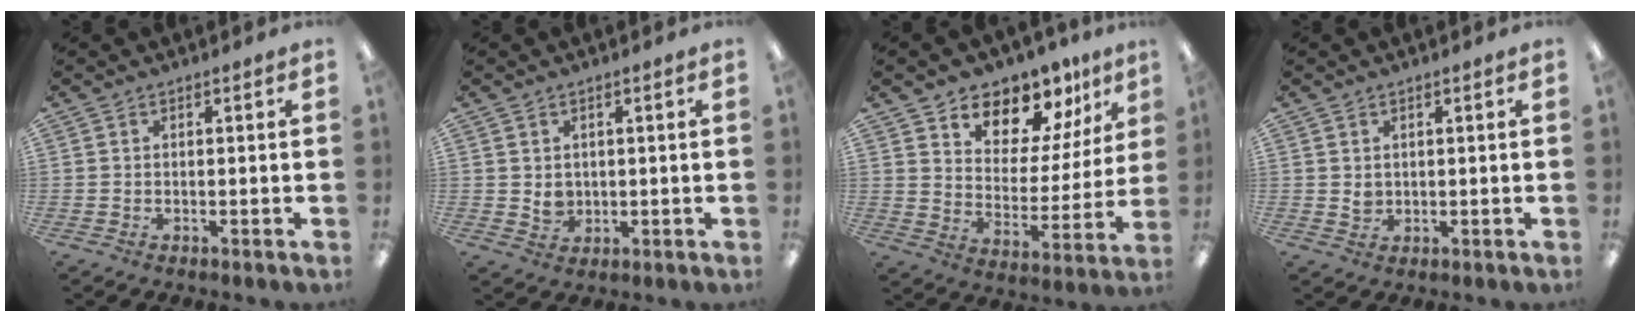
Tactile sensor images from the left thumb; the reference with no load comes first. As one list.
[{"total": 2.8, "force": [0.8, 2.5, 1.0], "torque": [-0.006, -0.003, 0.013]}, {"total": 11.1, "force": [9.4, 5.6, 2.2], "torque": [-0.030, -0.092, 0.174]}, {"total": 1.7, "force": [0.7, 1.4, 0.7], "torque": [-0.008, -0.001, 0.011]}]